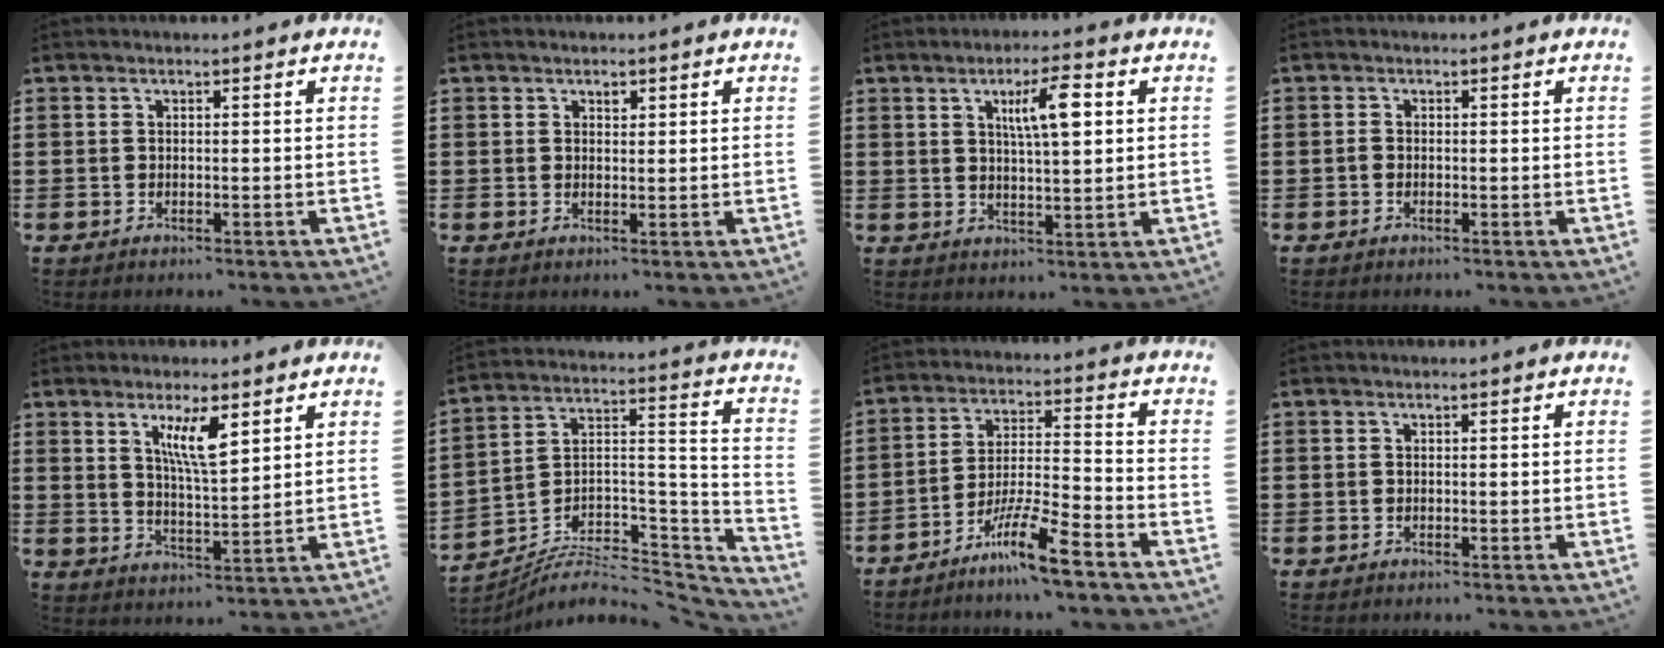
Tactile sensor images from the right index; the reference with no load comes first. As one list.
[{"total": 1.0, "force": [0.6, 0.6, 0.5], "torque": [-0.011, 0.002, 0.011]}, {"total": 6.7, "force": [2.1, 1.5, 6.2], "torque": [-0.109, 0.003, 0.028]}, {"total": 0.8, "force": [-0.4, 0.4, 0.5], "torque": [-0.011, -0.001, -0.007]}, {"total": 6.7, "force": [3.5, 1.7, 5.5], "torque": [-0.110, 0.002, 0.057]}, {"total": 6.8, "force": [-5.9, 2.6, 2.1], "torque": [-0.034, 0.005, -0.114]}, {"total": 9.8, "force": [-7.4, 0.5, 6.4], "torque": [-0.127, 0.000, -0.143]}, {"total": 0.0}]